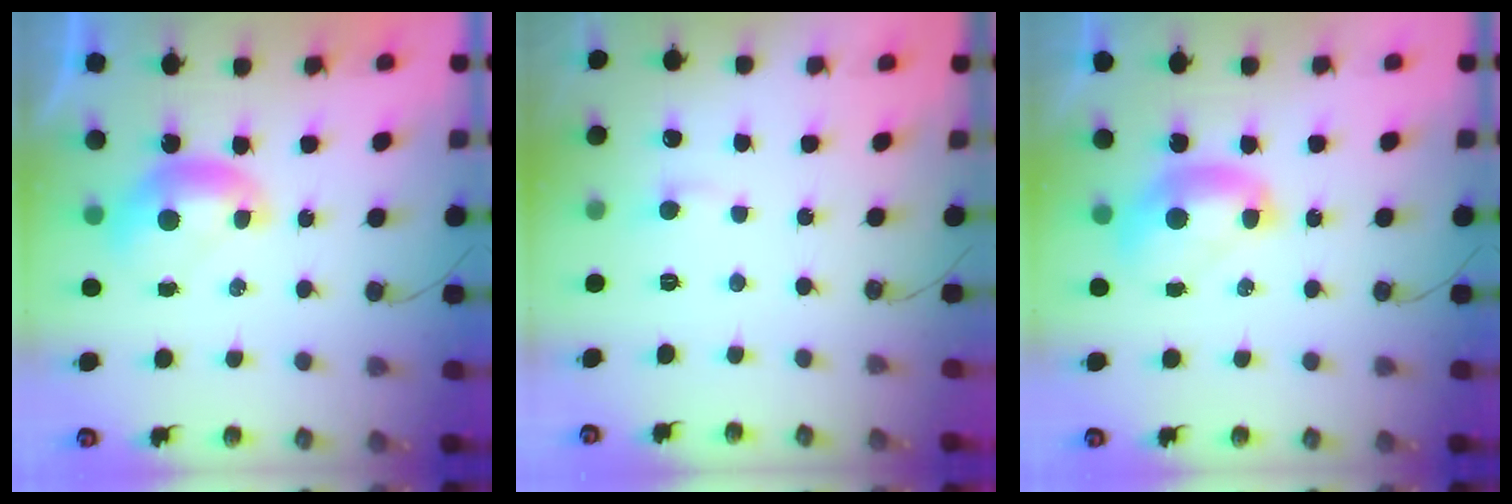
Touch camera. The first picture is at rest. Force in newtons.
{"total": 0.7, "press": 0.6, "slide": 0.5}
{"total": 2.1, "press": 2.1, "slide": 0.2}